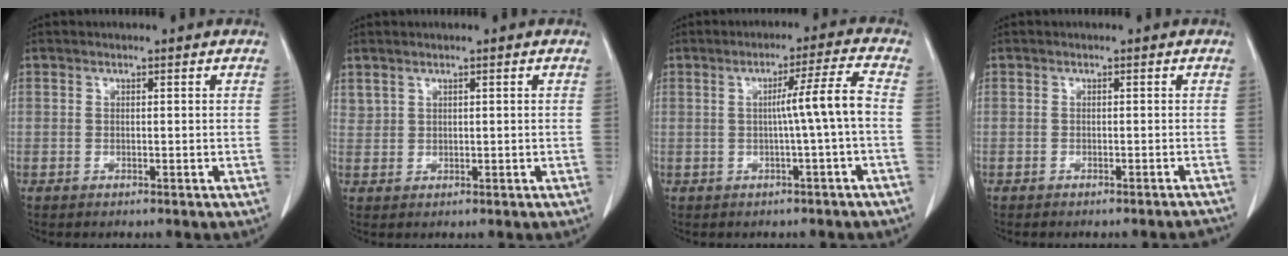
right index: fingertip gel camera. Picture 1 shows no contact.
{"total": 1.4, "force": [1.2, 0.7, 0.2], "torque": [-0.003, 0.007, 0.030]}
{"total": 5.8, "force": [-0.7, -1.5, 5.6], "torque": [-0.086, 0.009, -0.008]}
{"total": 2.9, "force": [-2.9, 0.1, 0.5], "torque": [-0.001, -0.007, -0.035]}